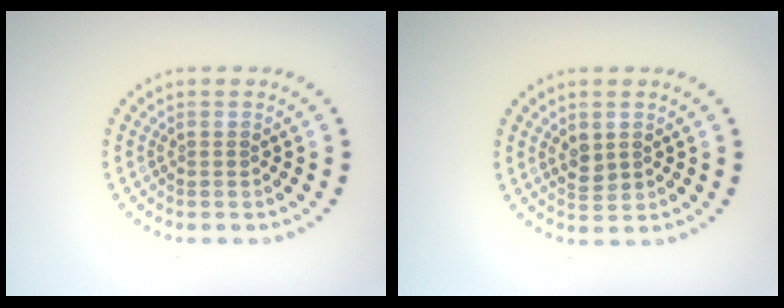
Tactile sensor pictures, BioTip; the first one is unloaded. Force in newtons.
{"total": 1.6, "press": 1.6, "slide": 0.3}